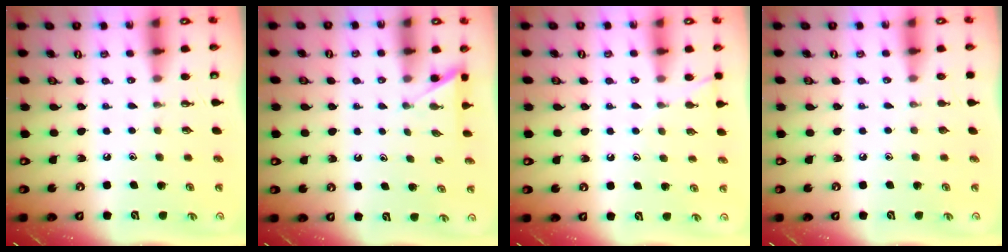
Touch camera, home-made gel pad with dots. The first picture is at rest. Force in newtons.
{"total": 2.5, "press": 2.5, "slide": 0.2}
{"total": 5.9, "press": 5.9, "slide": 0.6}
{"total": 0.0}